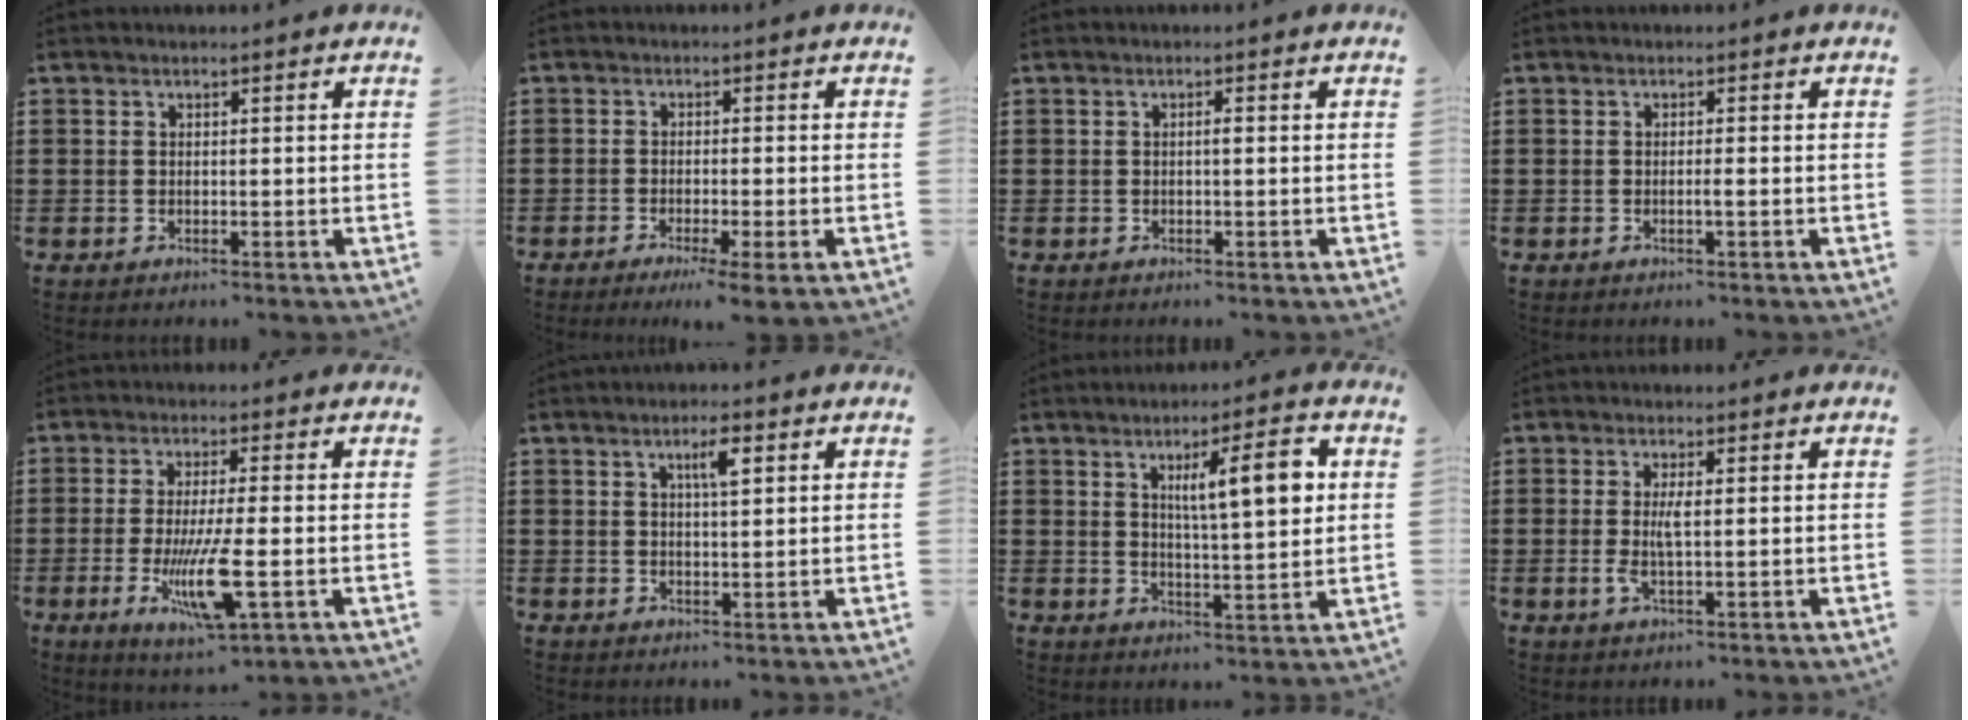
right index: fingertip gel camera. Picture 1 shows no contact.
{"total": 2.6, "force": [-1.8, -0.4, 1.8], "torque": [-0.029, -0.006, -0.031]}
{"total": 0.7, "force": [-0.1, 0.1, 0.7], "torque": [-0.013, -0.003, -0.001]}
{"total": 1.0, "force": [-0.4, -0.1, 0.9], "torque": [-0.022, -0.006, -0.009]}
{"total": 10.3, "force": [-2.7, 2.1, 9.8], "torque": [-0.196, -0.023, -0.047]}
{"total": 3.3, "force": [1.3, 0.6, 3.0], "torque": [-0.054, 0.004, 0.017]}
{"total": 8.6, "force": [2.6, 1.8, 8.0], "torque": [-0.133, -0.003, 0.036]}
{"total": 3.1, "force": [-0.1, 0.6, 3.0], "torque": [-0.062, -0.005, -0.005]}